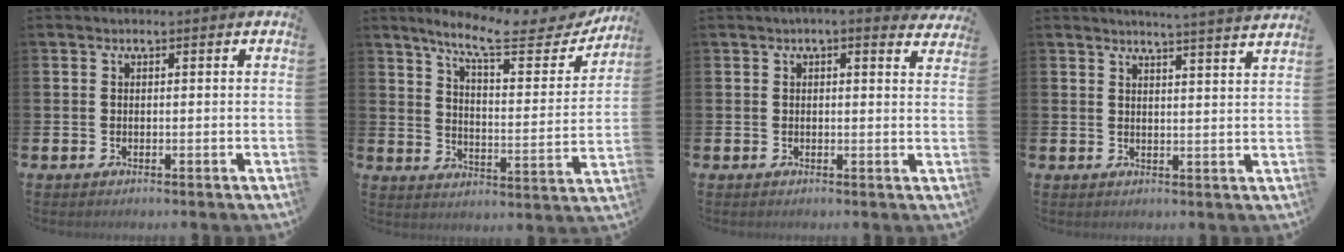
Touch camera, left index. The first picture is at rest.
{"total": 9.8, "force": [8.3, 2.1, 4.7], "torque": [-0.105, -0.051, 0.136]}
{"total": 1.9, "force": [1.8, 0.1, 0.7], "torque": [-0.007, -0.012, 0.029]}
{"total": 4.1, "force": [3.9, -1.0, 0.5], "torque": [-0.006, -0.030, 0.067]}